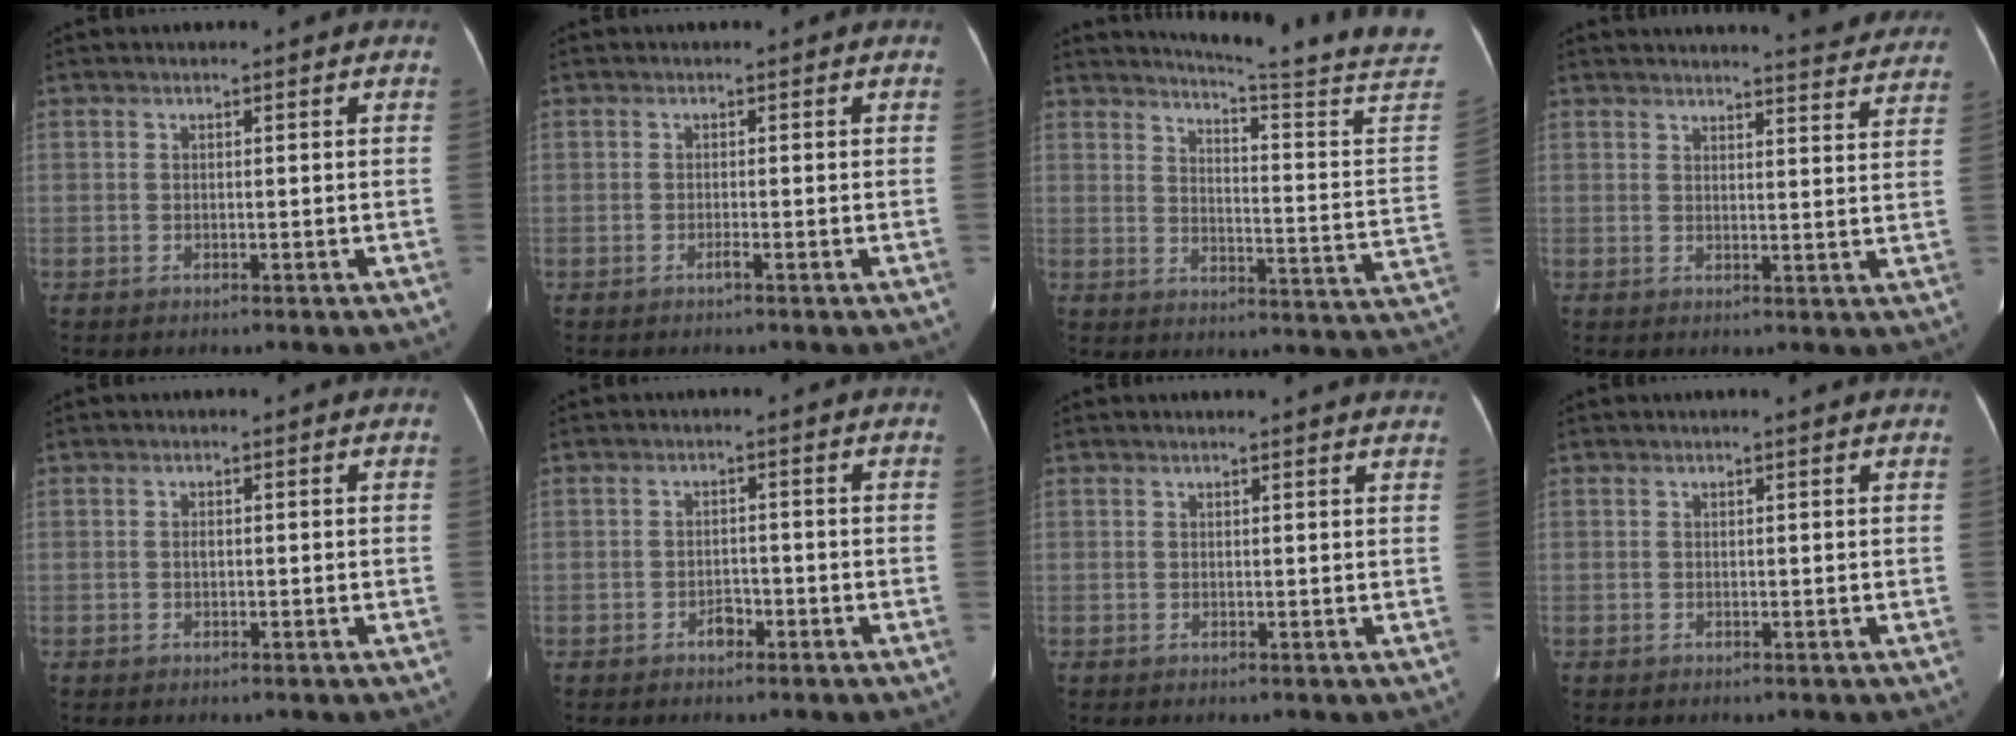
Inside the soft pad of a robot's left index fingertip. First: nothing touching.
{"total": 0.6, "force": [-0.4, -0.1, 0.4], "torque": [-0.008, -0.001, -0.008]}
{"total": 21.6, "force": [20.0, -2.5, 7.6], "torque": [-0.124, -0.138, 0.232]}
{"total": 11.4, "force": [11.1, 0.8, 2.7], "torque": [-0.022, -0.030, 0.111]}
{"total": 0.6, "force": [-0.1, 0.3, 0.4], "torque": [-0.012, 0.000, -0.003]}
{"total": 1.9, "force": [-1.3, 1.1, 0.9], "torque": [-0.013, 0.004, -0.019]}
{"total": 6.9, "force": [6.6, 0.4, 2.0], "torque": [-0.018, 0.005, 0.053]}
{"total": 1.2, "force": [1.0, 0.0, 0.5], "torque": [-0.013, 0.014, 0.013]}